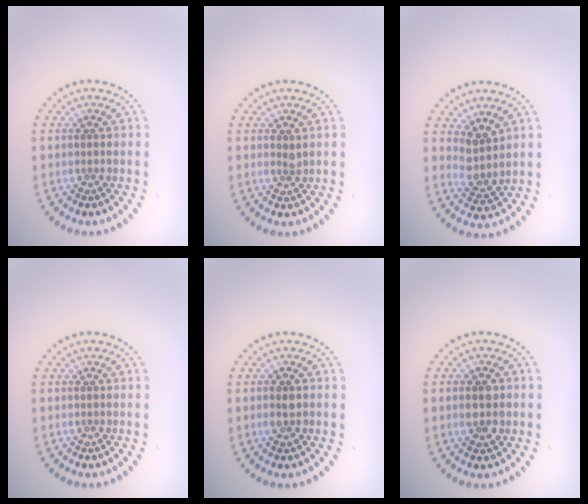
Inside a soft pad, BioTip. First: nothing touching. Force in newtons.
{"total": 0.6, "press": 0.5, "slide": 0.4}
{"total": 2.5, "press": 2.0, "slide": 1.6}
{"total": 0.0}
{"total": 1.4, "press": 1.4, "slide": 0.3}
{"total": 2.9, "press": 2.9, "slide": 0.1}